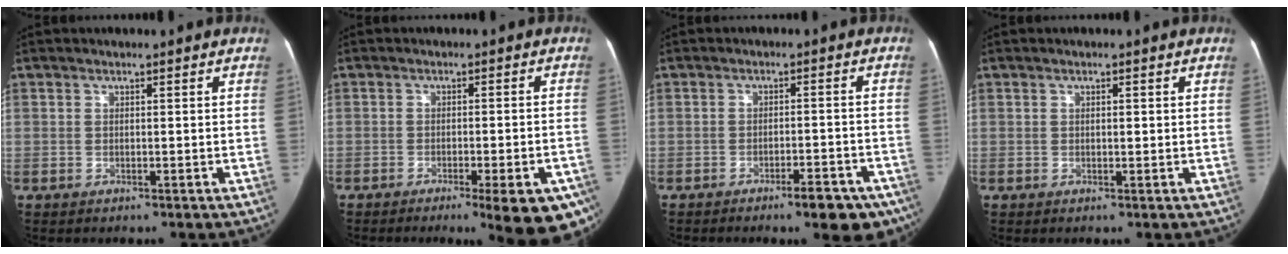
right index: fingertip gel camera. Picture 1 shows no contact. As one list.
[{"total": 11.9, "force": [-7.6, 1.9, 8.9], "torque": [-0.051, 0.004, -0.095]}, {"total": 7.1, "force": [-5.0, 1.8, 4.7], "torque": [-0.044, 0.006, -0.065]}, {"total": 0.9, "force": [0.1, 0.3, 0.8], "torque": [-0.013, 0.001, 0.002]}]